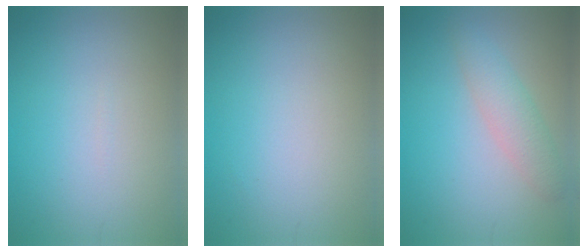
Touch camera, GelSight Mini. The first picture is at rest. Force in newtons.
{"total": 0.0}
{"total": 2.7, "press": 2.7, "slide": 0.1}